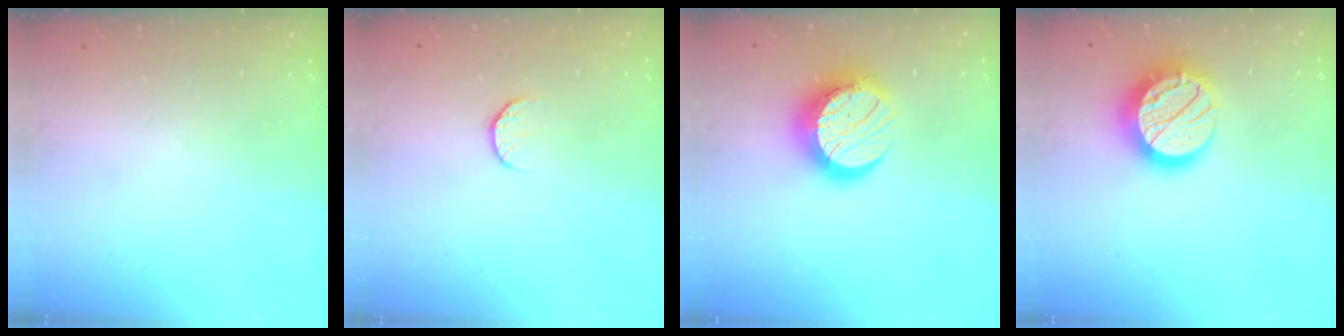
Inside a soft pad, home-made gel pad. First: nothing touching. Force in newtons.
{"total": 6.3, "press": 6.2, "slide": 0.6}
{"total": 14.5, "press": 14.5, "slide": 1.1}
{"total": 15.7, "press": 15.7, "slide": 0.9}